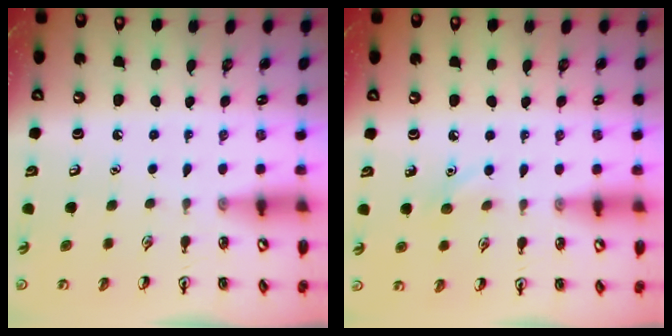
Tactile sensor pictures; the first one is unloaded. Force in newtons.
{"total": 5.9, "press": 5.7, "slide": 1.8}